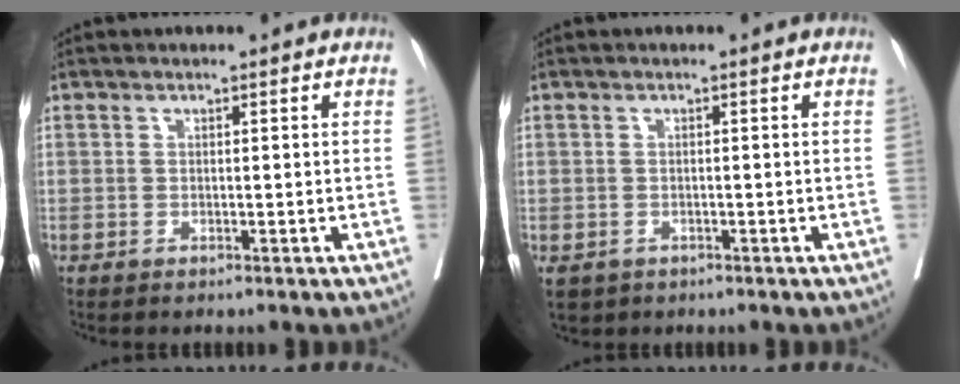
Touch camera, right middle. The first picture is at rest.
{"total": 3.4, "force": [-1.9, 2.6, 1.0], "torque": [-0.018, -0.003, -0.026]}